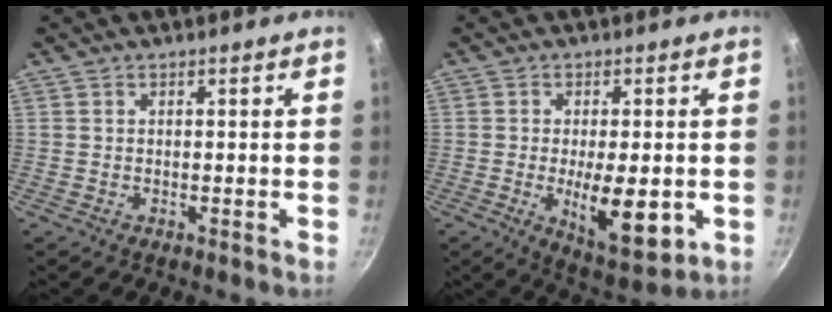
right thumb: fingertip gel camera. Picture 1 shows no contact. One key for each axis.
{"total": 11.3, "fx": -2.2, "fy": 4.4, "fz": 10.1, "tx": -0.142, "ty": -0.020, "tz": -0.025}